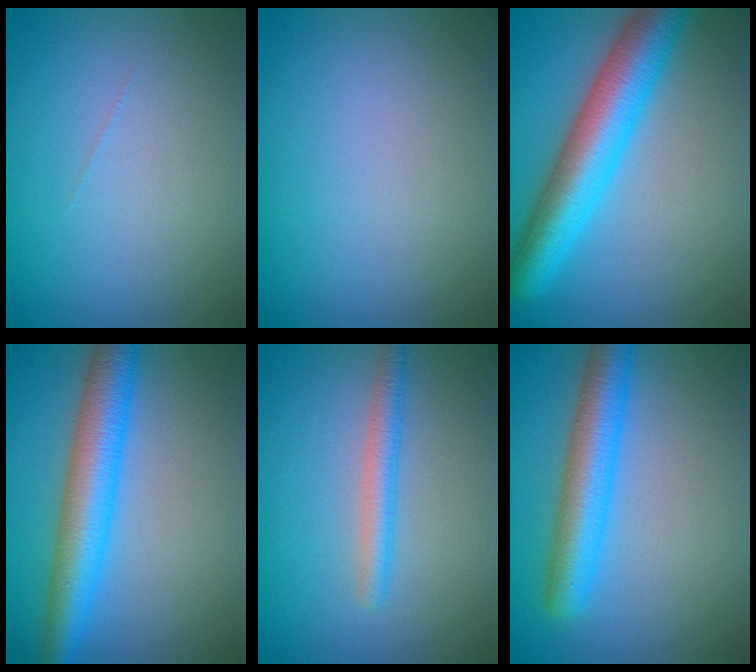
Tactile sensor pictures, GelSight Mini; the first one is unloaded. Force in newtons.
{"total": 0.0}
{"total": 8.2, "press": 8.2, "slide": 0.3}
{"total": 6.7, "press": 6.7, "slide": 0.1}
{"total": 2.4, "press": 2.4, "slide": 0.1}
{"total": 5.5, "press": 5.5, "slide": 0.2}